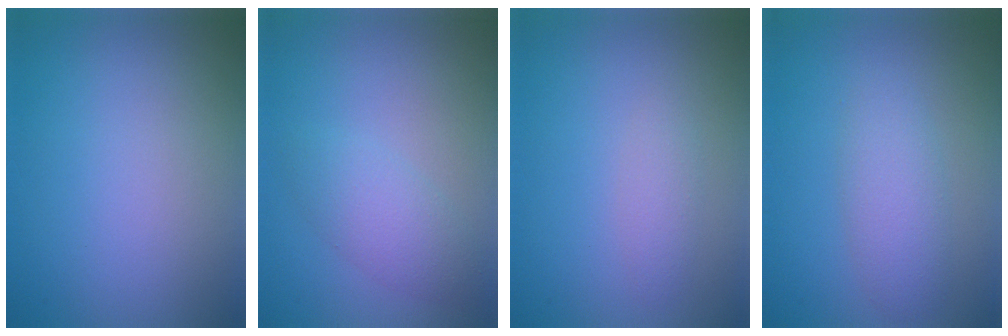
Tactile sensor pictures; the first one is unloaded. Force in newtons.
{"total": 2.7, "press": 2.7, "slide": 0.0}
{"total": 1.1, "press": 1.1, "slide": 0.0}
{"total": 2.9, "press": 2.9, "slide": 0.1}